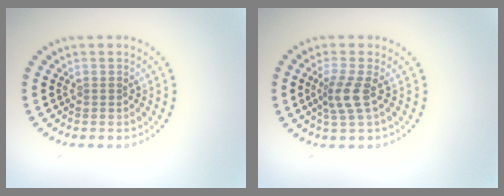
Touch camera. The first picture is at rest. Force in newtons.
{"total": 2.4, "press": 1.8, "slide": 1.6}